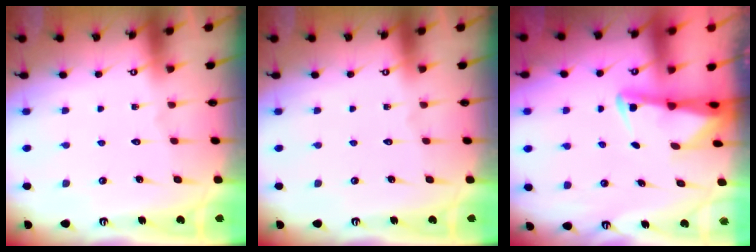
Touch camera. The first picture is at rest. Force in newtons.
{"total": 0.0}
{"total": 2.4, "press": 2.3, "slide": 0.6}